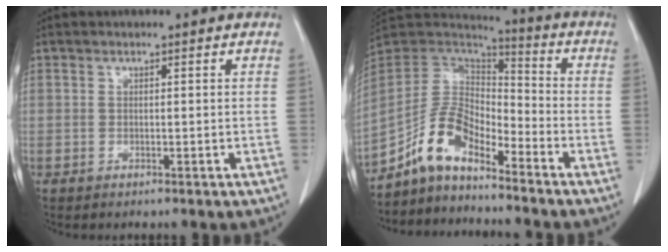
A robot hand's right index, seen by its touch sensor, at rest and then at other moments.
{"total": 9.7, "force": [-7.3, 3.6, 5.2], "torque": [-0.115, 0.032, -0.142]}